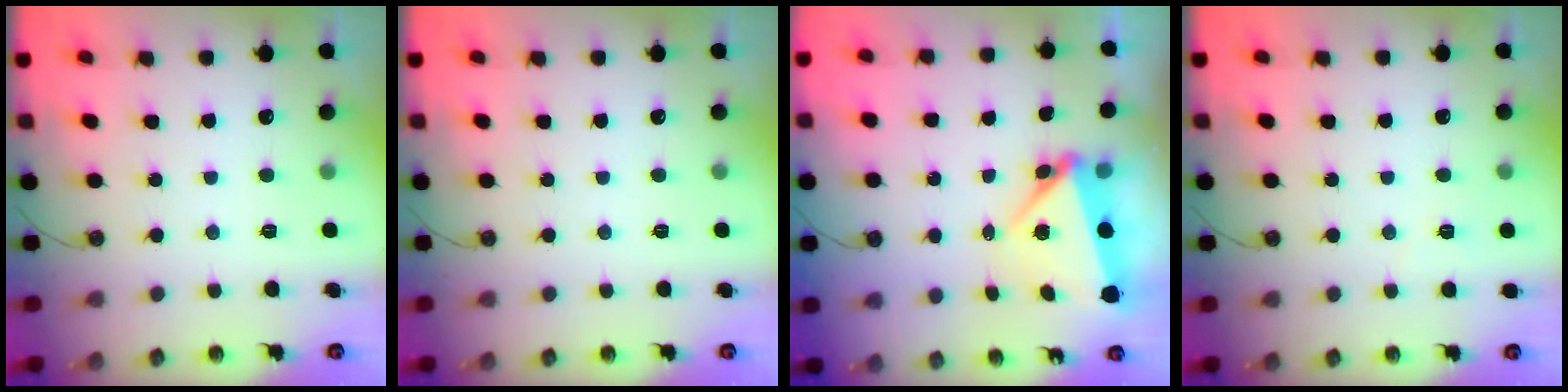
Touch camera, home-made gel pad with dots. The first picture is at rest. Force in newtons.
{"total": 0.0}
{"total": 5.3, "press": 5.3, "slide": 0.2}
{"total": 4.1, "press": 4.0, "slide": 0.8}